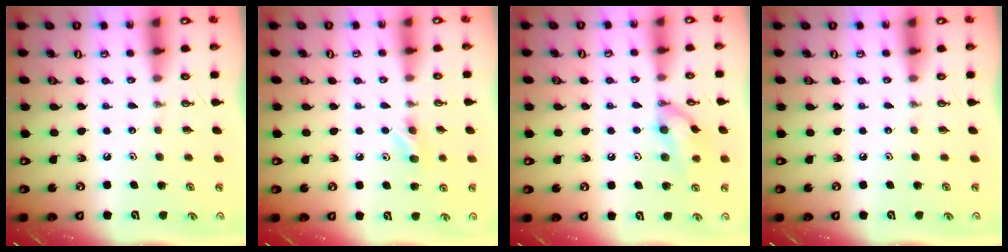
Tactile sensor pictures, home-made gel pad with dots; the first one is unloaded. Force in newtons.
{"total": 5.4, "press": 5.4, "slide": 0.5}
{"total": 11.6, "press": 11.0, "slide": 3.6}
{"total": 0.0}